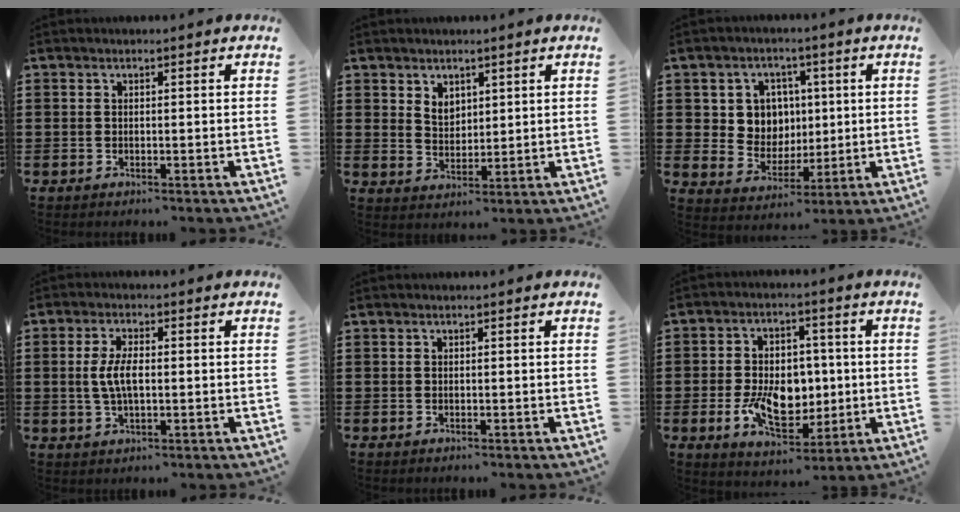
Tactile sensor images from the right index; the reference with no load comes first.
{"total": 3.2, "force": [2.1, 2.1, 1.0], "torque": [-0.026, 0.006, 0.040]}
{"total": 6.6, "force": [1.8, 6.1, 2.0], "torque": [-0.063, 0.010, 0.032]}
{"total": 5.0, "force": [0.0, 2.0, 4.6], "torque": [-0.103, 0.000, -0.006]}
{"total": 0.0}
{"total": 10.1, "force": [-1.4, 6.6, 7.5], "torque": [-0.151, 0.001, -0.028]}